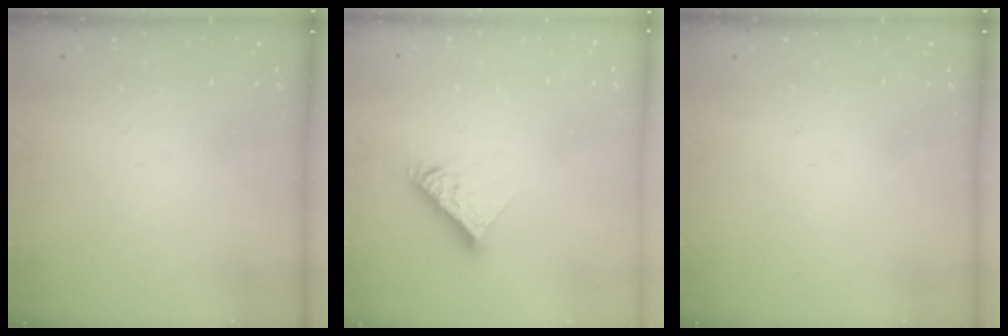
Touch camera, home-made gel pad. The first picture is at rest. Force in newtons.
{"total": 9.8, "press": 9.8, "slide": 0.8}
{"total": 0.0}